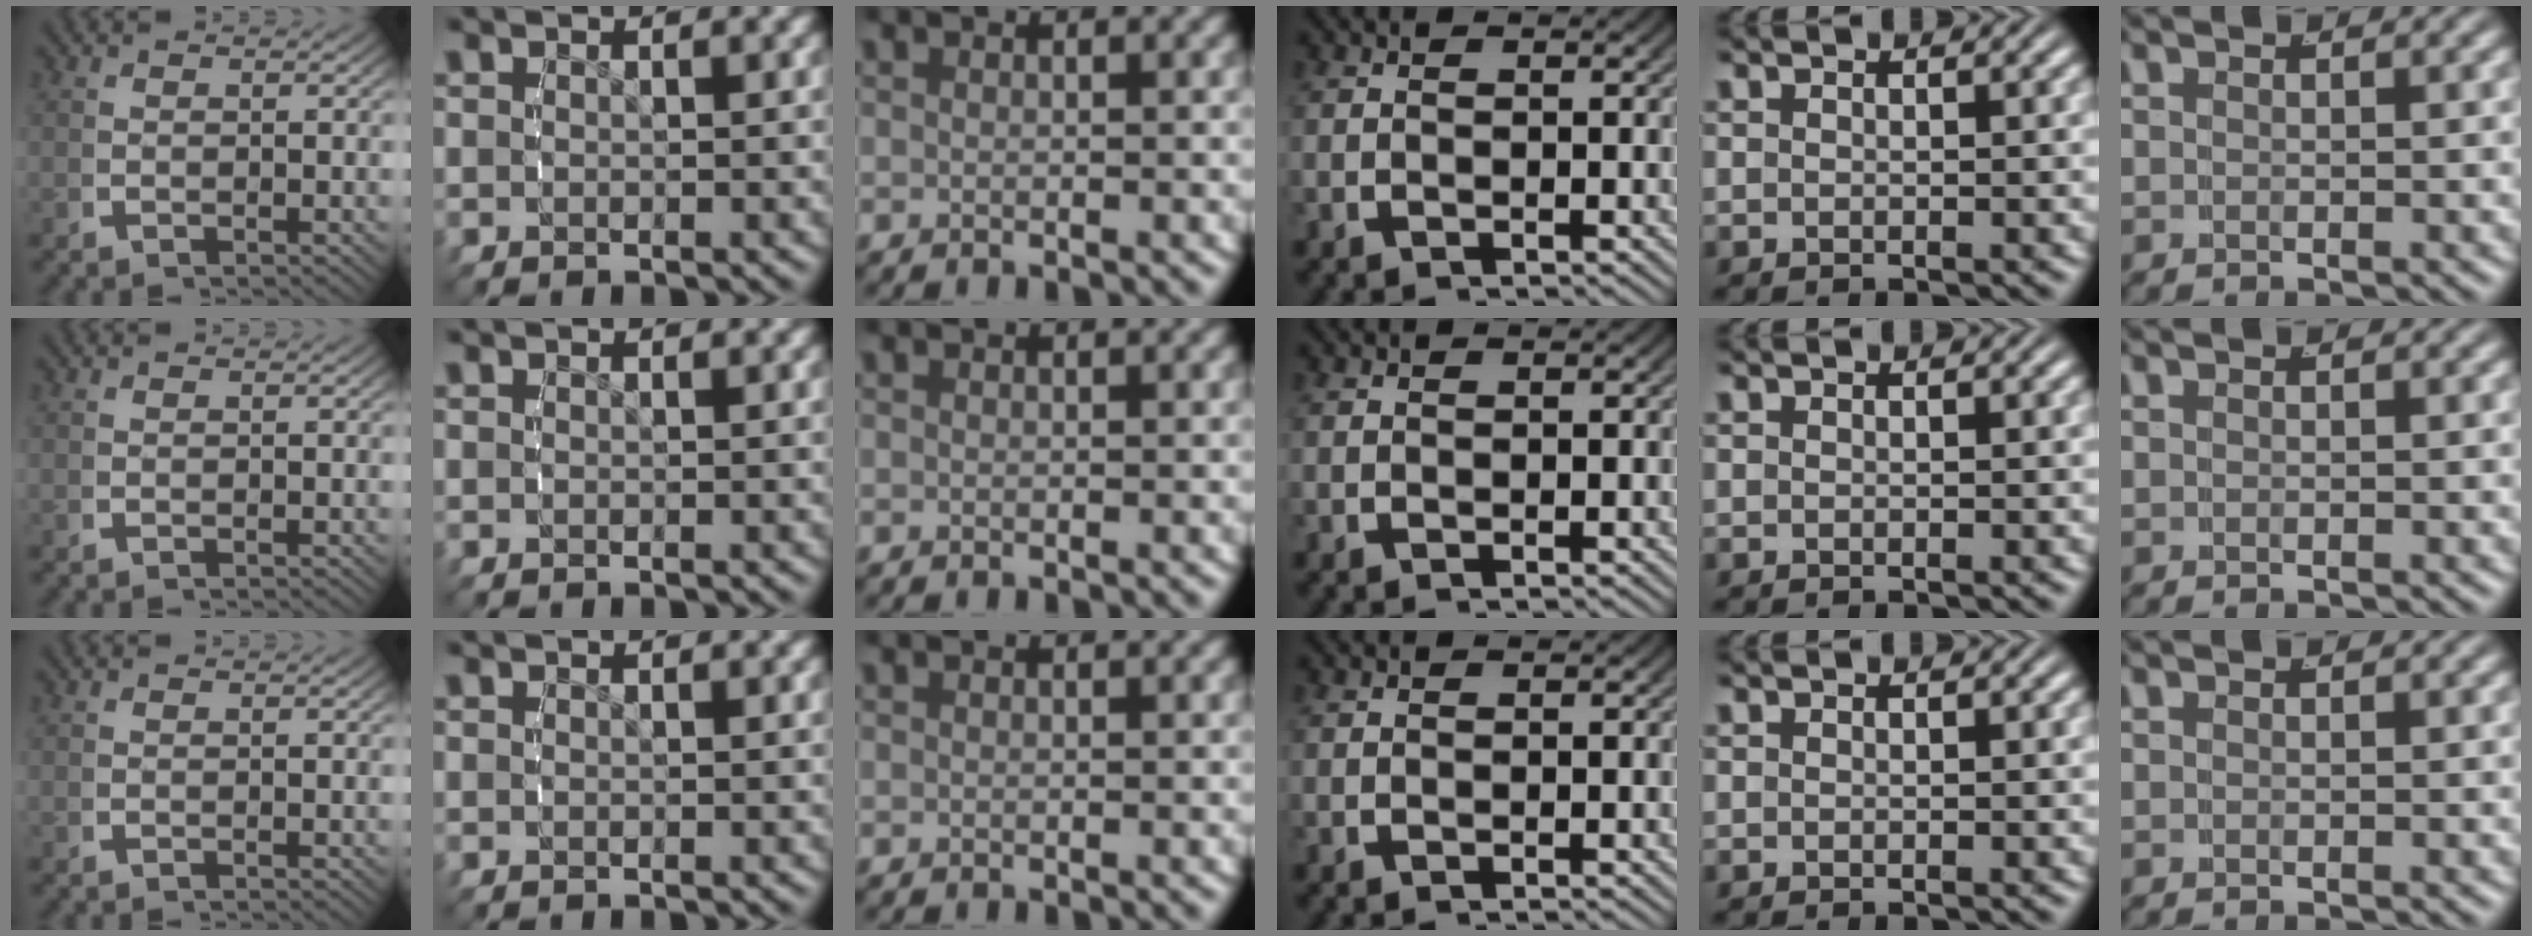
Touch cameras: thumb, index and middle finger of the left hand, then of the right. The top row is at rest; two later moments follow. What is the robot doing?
{"motion": "reach", "object": "pen bag"}